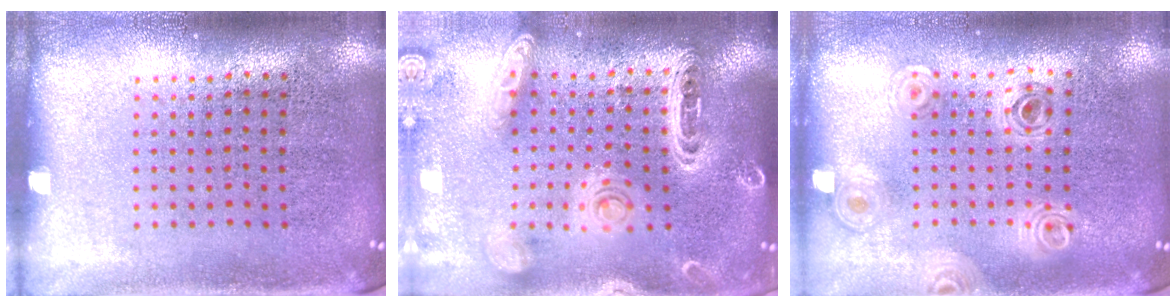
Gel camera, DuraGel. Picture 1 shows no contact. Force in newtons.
{"total": 1.9, "press": 1.9, "slide": 0.5}
{"total": 0.9, "press": 0.9, "slide": 0.1}